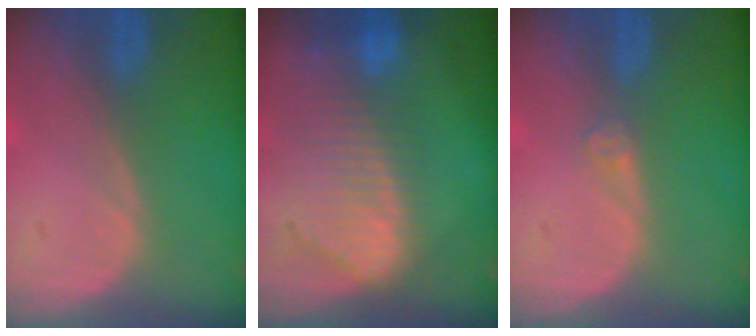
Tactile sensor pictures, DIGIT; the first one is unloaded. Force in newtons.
{"total": 9.7, "press": 8.4, "slide": 5.0}
{"total": 1.3, "press": 1.1, "slide": 0.7}